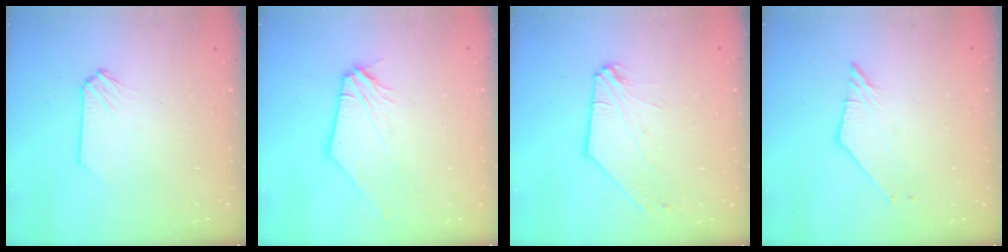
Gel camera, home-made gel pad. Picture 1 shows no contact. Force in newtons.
{"total": 2.4, "press": 2.3, "slide": 0.4}
{"total": 5.4, "press": 5.3, "slide": 0.8}
{"total": 2.5, "press": 2.4, "slide": 0.4}